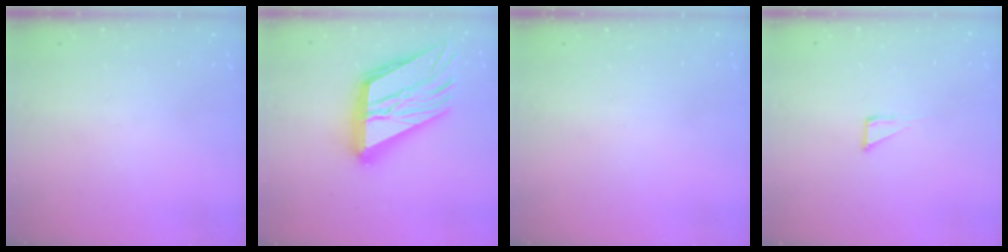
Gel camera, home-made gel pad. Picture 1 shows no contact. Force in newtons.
{"total": 28.7, "press": 28.6, "slide": 3.0}
{"total": 0.0}
{"total": 2.8, "press": 2.8, "slide": 0.2}